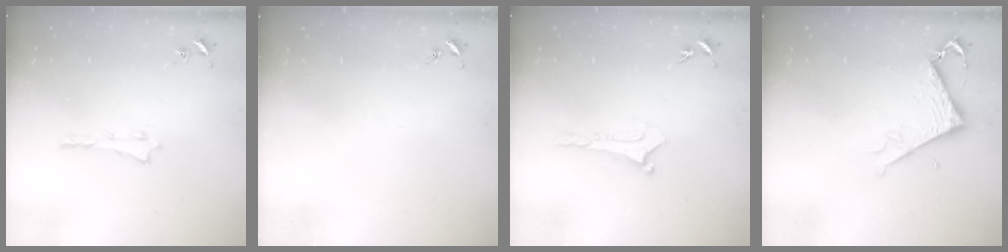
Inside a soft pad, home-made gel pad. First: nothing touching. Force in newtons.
{"total": 0.0}
{"total": 0.0}
{"total": 5.3, "press": 5.2, "slide": 0.5}